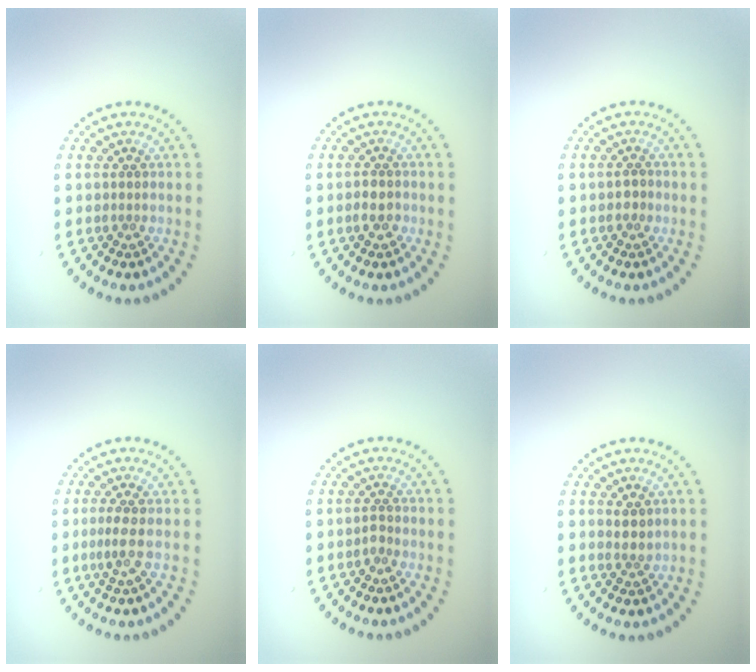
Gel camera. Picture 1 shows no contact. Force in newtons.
{"total": 1.5, "press": 1.4, "slide": 0.5}
{"total": 1.1, "press": 1.0, "slide": 0.4}
{"total": 1.4, "press": 1.2, "slide": 0.9}
{"total": 0.8, "press": 0.6, "slide": 0.5}
{"total": 1.4, "press": 1.2, "slide": 0.7}